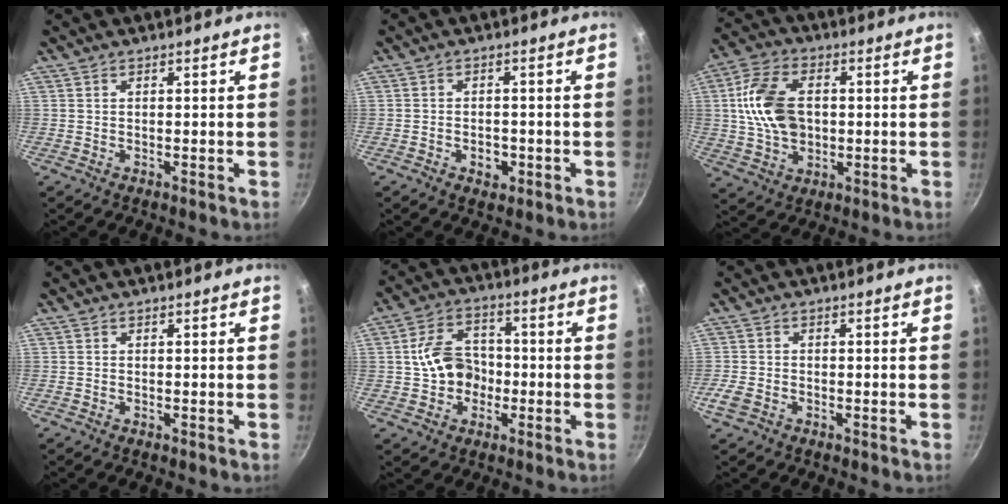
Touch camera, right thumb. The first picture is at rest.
{"total": 3.2, "force": [-1.3, 2.3, 1.9], "torque": [-0.017, 0.010, -0.017]}
{"total": 13.8, "force": [1.3, 9.2, 10.1], "torque": [-0.182, 0.010, 0.021]}
{"total": 0.0}
{"total": 10.1, "force": [-1.0, 8.0, 6.0], "torque": [-0.081, 0.030, -0.021]}
{"total": 3.2, "force": [-1.7, 2.1, 1.7], "torque": [-0.040, 0.008, -0.037]}